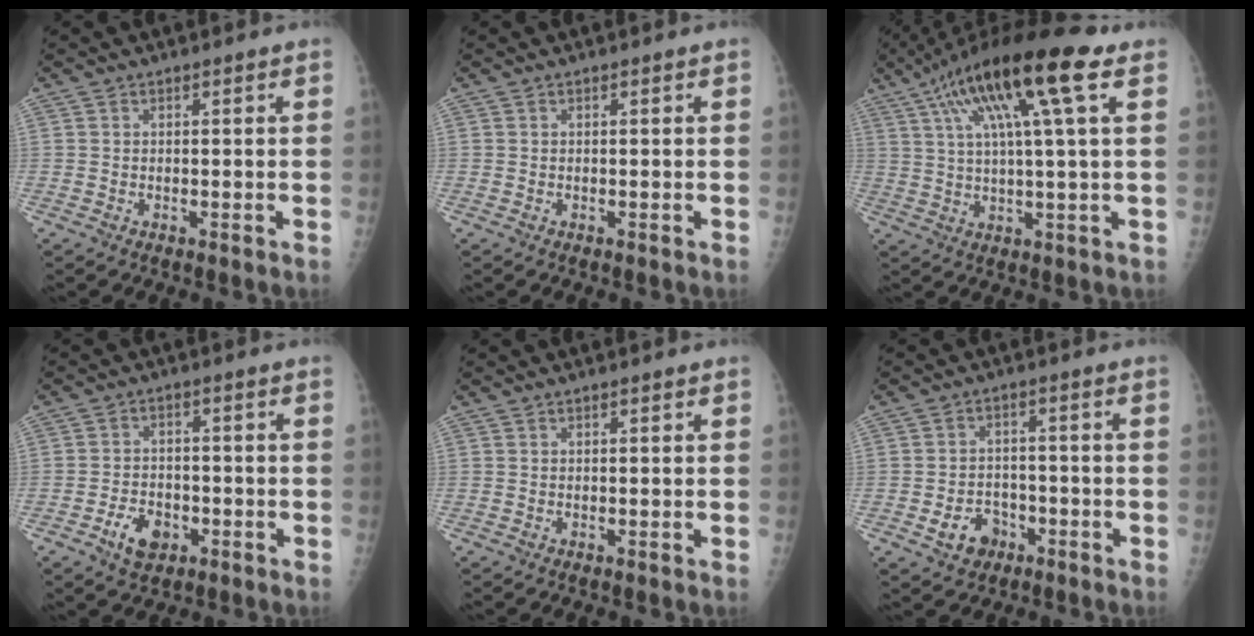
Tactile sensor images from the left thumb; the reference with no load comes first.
{"total": 0.0}
{"total": 17.7, "force": [7.7, 2.4, 15.7], "torque": [-0.279, 0.011, 0.126]}
{"total": 5.9, "force": [-2.8, 3.9, 3.4], "torque": [-0.045, 0.018, -0.043]}
{"total": 0.6, "force": [0.4, 0.1, 0.5], "torque": [-0.008, 0.001, 0.006]}
{"total": 5.8, "force": [-2.6, 4.6, 2.4], "torque": [-0.020, 0.023, -0.037]}